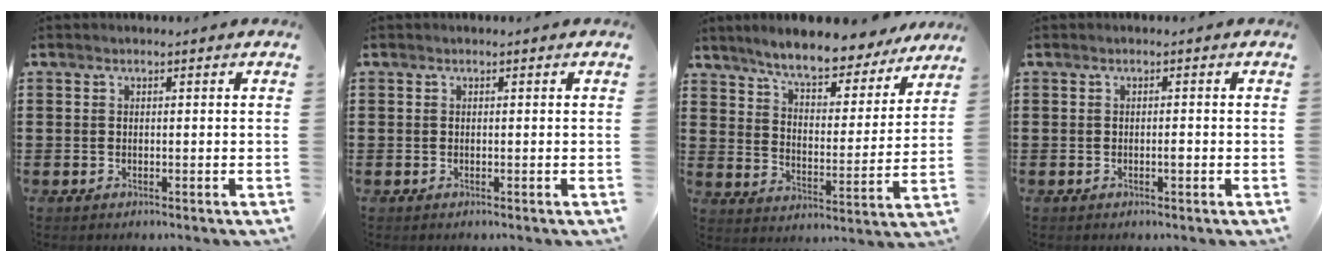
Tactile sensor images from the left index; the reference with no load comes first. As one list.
[{"total": 0.0}, {"total": 7.7, "force": [7.0, 0.9, 3.1], "torque": [-0.080, -0.039, 0.119]}, {"total": 1.1, "force": [-0.3, 0.2, 1.0], "torque": [-0.020, -0.002, -0.004]}]